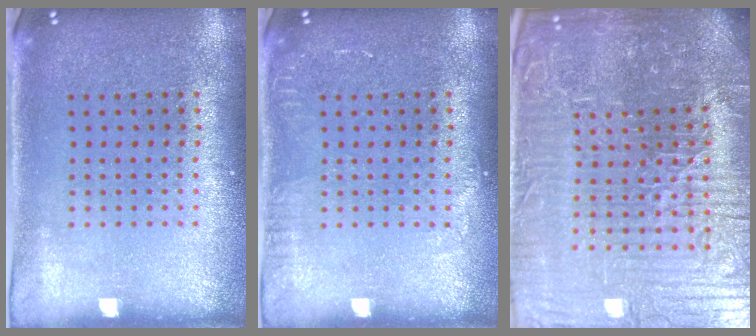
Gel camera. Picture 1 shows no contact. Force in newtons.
{"total": 1.0, "press": 1.0, "slide": 0.2}
{"total": 7.3, "press": 6.6, "slide": 3.1}